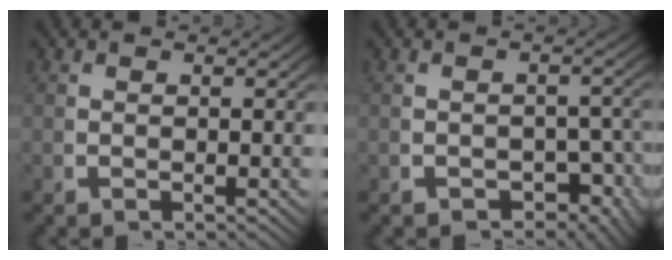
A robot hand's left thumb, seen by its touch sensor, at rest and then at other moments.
{"total": 3.4, "force": [-1.8, 2.1, 1.9], "torque": [-0.022, -0.019, -0.024]}